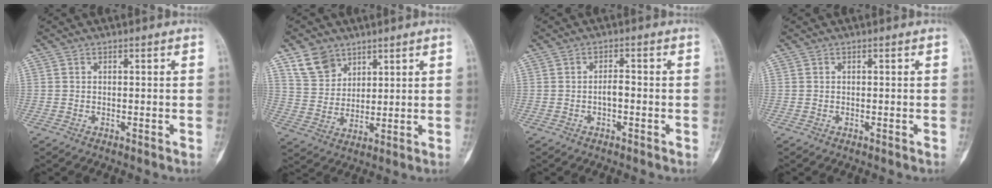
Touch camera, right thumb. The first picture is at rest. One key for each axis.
{"total": 7.8, "fx": 5.1, "fy": 5.4, "fz": 2.4, "tx": -0.022, "ty": -0.025, "tz": 0.107}
{"total": 2.2, "fx": -0.6, "fy": 1.0, "fz": 1.8, "tx": -0.025, "ty": 0.010, "tz": -0.013}
{"total": 0.0}